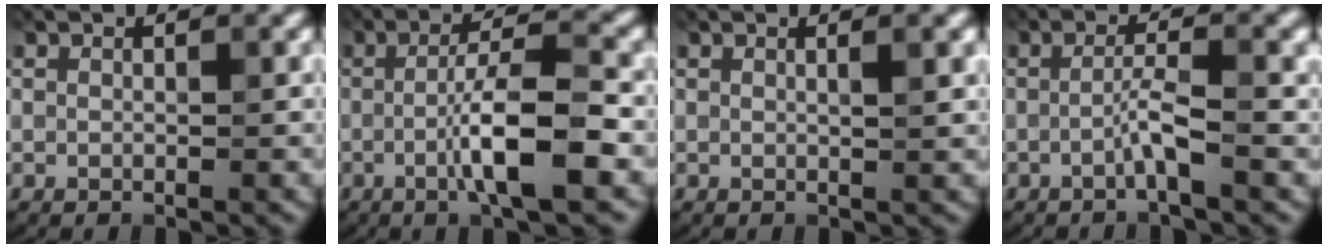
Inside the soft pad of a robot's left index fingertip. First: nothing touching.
{"total": 6.2, "force": [-1.8, 0.6, 5.9], "torque": [-0.105, 0.015, -0.038]}
{"total": 1.2, "force": [0.5, -0.1, 1.1], "torque": [-0.022, 0.003, 0.008]}
{"total": 2.4, "force": [-1.0, -0.3, 2.1], "torque": [-0.045, 0.014, -0.025]}